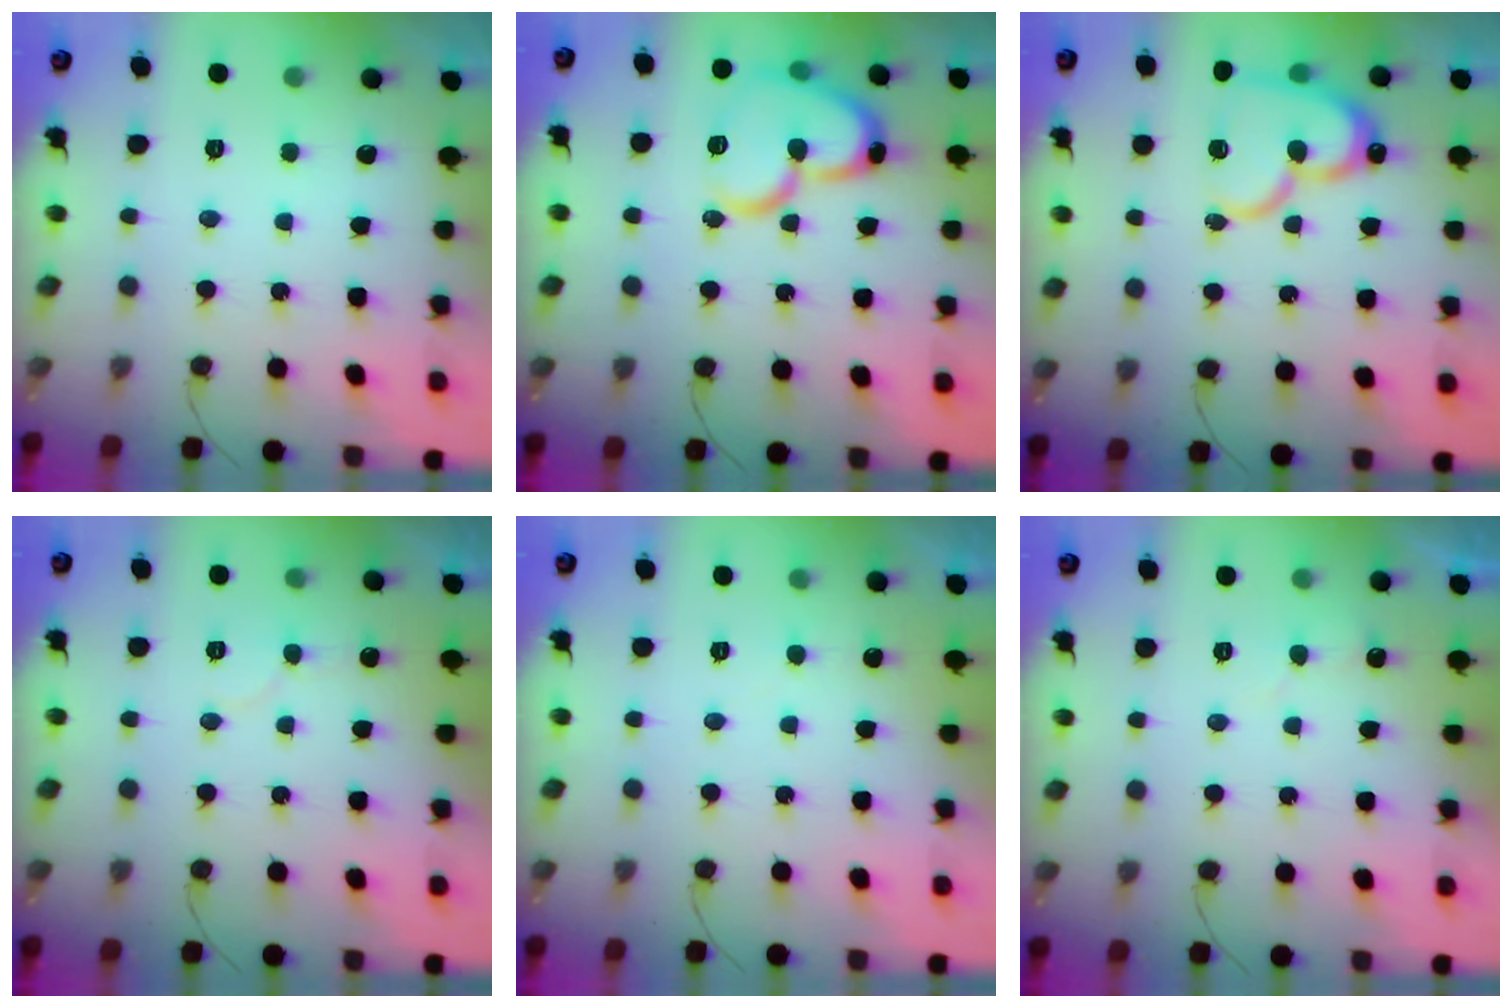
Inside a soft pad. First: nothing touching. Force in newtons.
{"total": 18.4, "press": 18.4, "slide": 1.6}
{"total": 17.1, "press": 17.0, "slide": 1.8}
{"total": 6.1, "press": 6.1, "slide": 0.5}
{"total": 2.6, "press": 2.6, "slide": 0.3}
{"total": 5.2, "press": 5.2, "slide": 0.4}